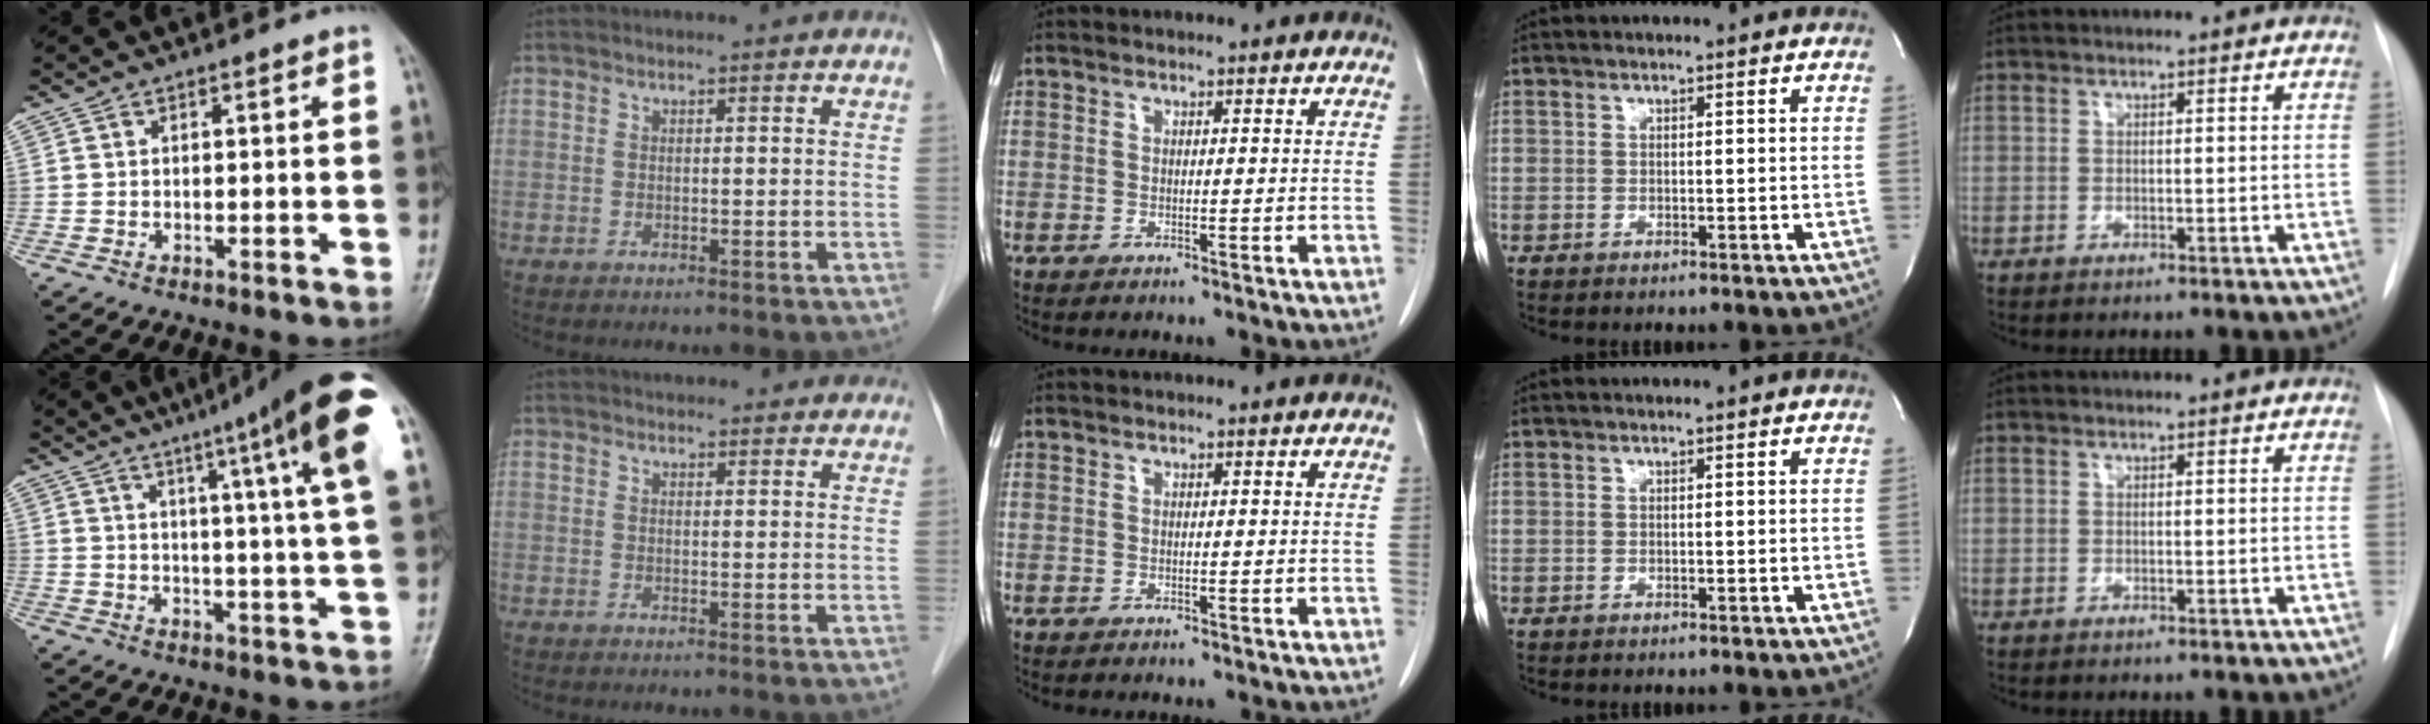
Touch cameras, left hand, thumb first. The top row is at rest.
{"thumb": {"total": 19.1, "force": [10.1, 0.7, 16.2], "torque": [-0.216, -0.029, 0.115]}, "index": {"total": 10.2, "force": [9.4, 2.8, 2.9], "torque": [-0.013, 0.018, 0.098]}}